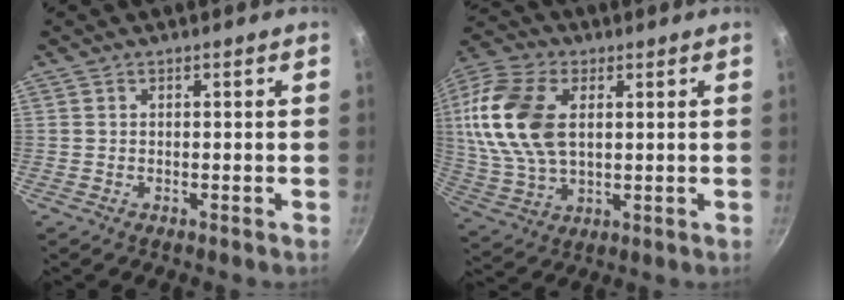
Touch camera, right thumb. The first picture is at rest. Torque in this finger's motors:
{"motor_torque": [1.58, 2.72, 2.06, 0.15, 0.68]}